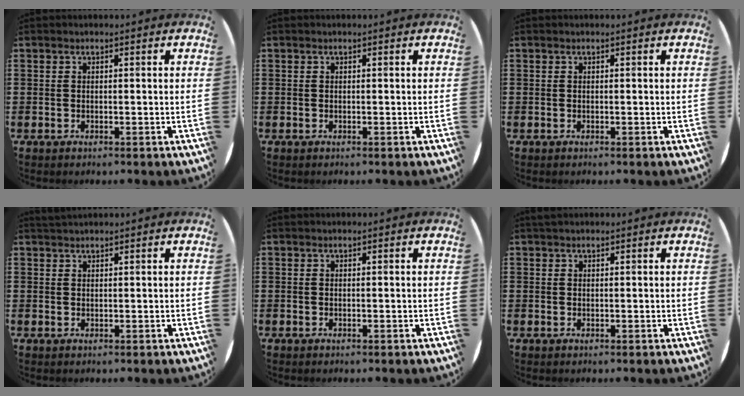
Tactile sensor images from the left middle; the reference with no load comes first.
{"total": 0.0}
{"total": 0.0}
{"total": 0.9, "force": [0.9, 0.2, 0.0], "torque": [-0.002, 0.001, 0.018]}
{"total": 0.0}
{"total": 0.6, "force": [0.5, 0.4, 0.0], "torque": [-0.001, 0.003, 0.011]}